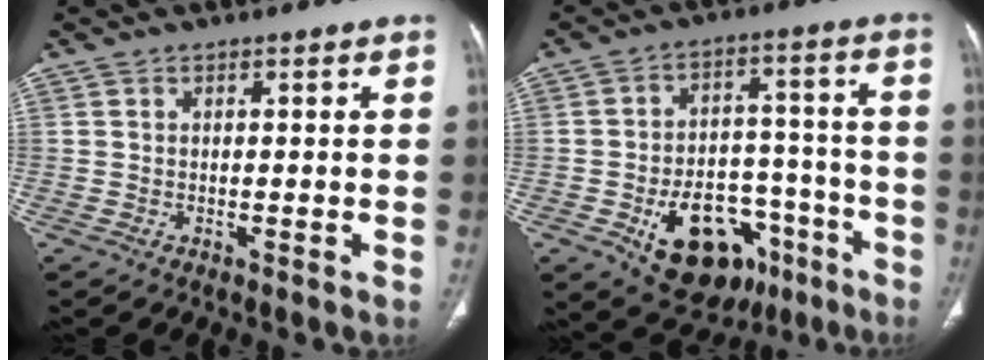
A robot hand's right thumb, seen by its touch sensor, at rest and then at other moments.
{"total": 18.1, "force": [-8.6, 11.8, 10.7], "torque": [-0.120, 0.059, -0.114]}